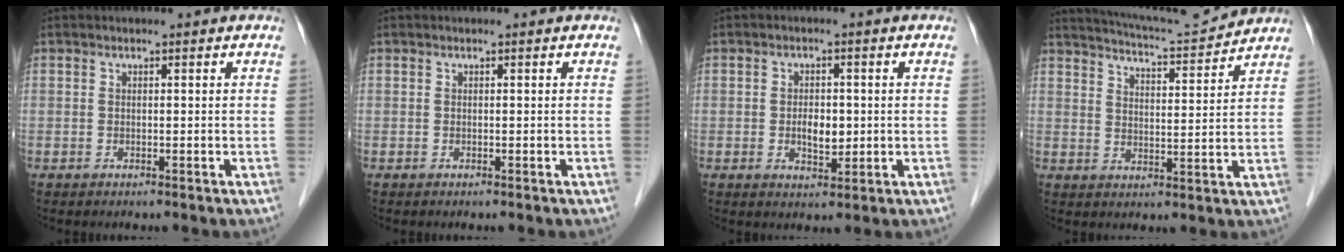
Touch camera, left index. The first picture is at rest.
{"total": 0.0}
{"total": 3.6, "force": [-0.3, 2.0, 3.0], "torque": [-0.051, -0.003, -0.001]}
{"total": 10.5, "force": [10.3, -0.5, 2.0], "torque": [-0.043, 0.002, 0.155]}